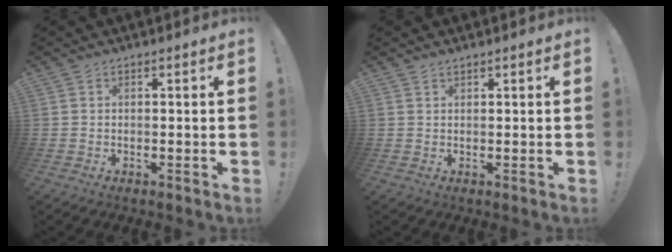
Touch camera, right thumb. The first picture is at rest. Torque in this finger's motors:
{"motor_torque": [0.06, -0.56, -0.38, 0.32, 0.00]}